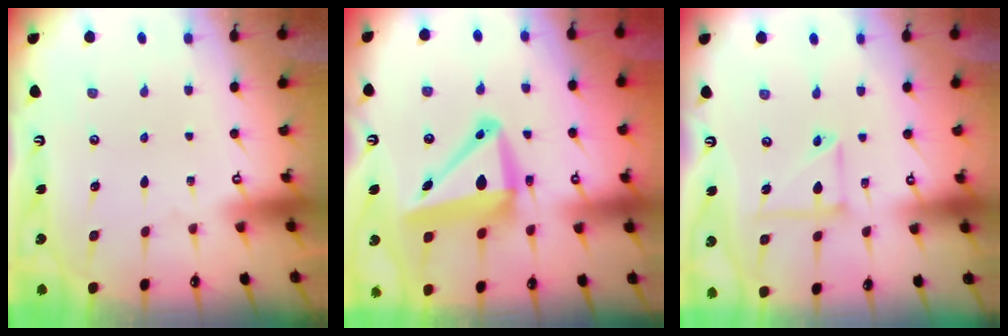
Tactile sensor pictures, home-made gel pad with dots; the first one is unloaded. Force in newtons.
{"total": 13.5, "press": 12.8, "slide": 4.3}
{"total": 8.0, "press": 8.0, "slide": 0.4}